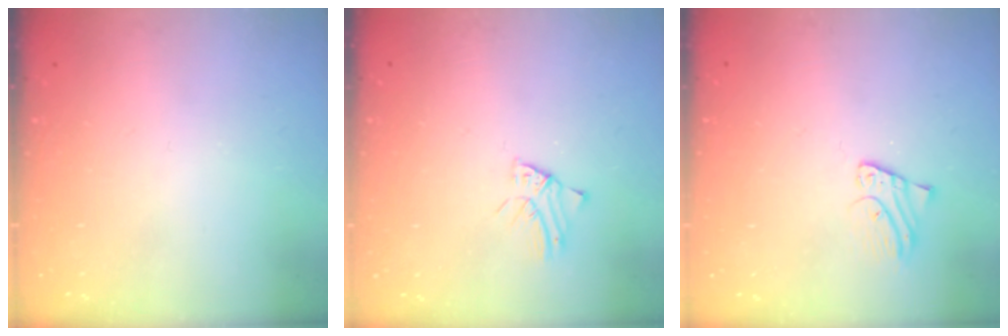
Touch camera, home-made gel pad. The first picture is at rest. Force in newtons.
{"total": 1.2, "press": 1.2, "slide": 0.1}
{"total": 2.7, "press": 2.7, "slide": 0.2}